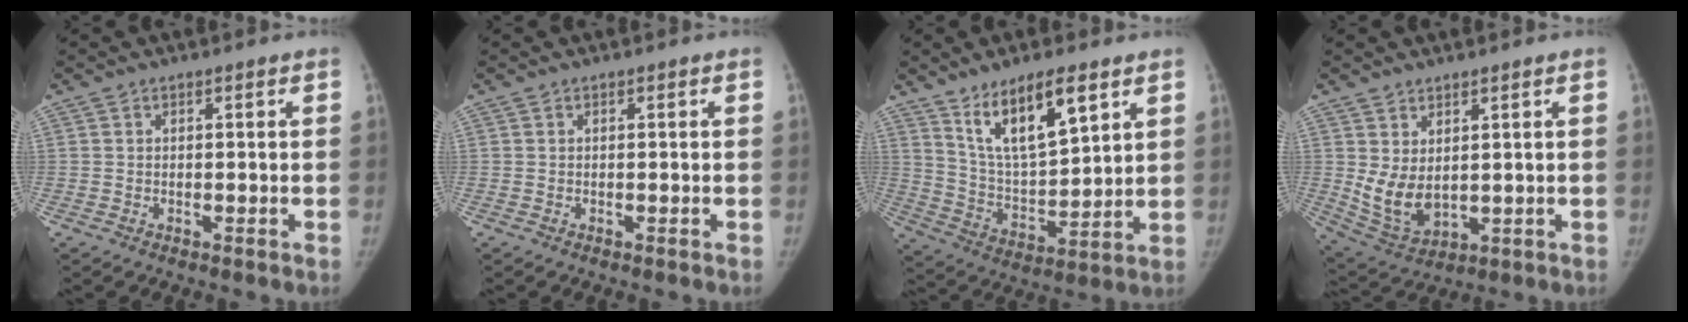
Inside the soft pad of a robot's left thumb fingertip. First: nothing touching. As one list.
[{"total": 0.0}, {"total": 14.1, "force": [8.3, 5.0, 10.2], "torque": [-0.155, -0.047, 0.161]}, {"total": 7.9, "force": [1.8, 4.7, 6.1], "torque": [-0.103, -0.025, 0.056]}]